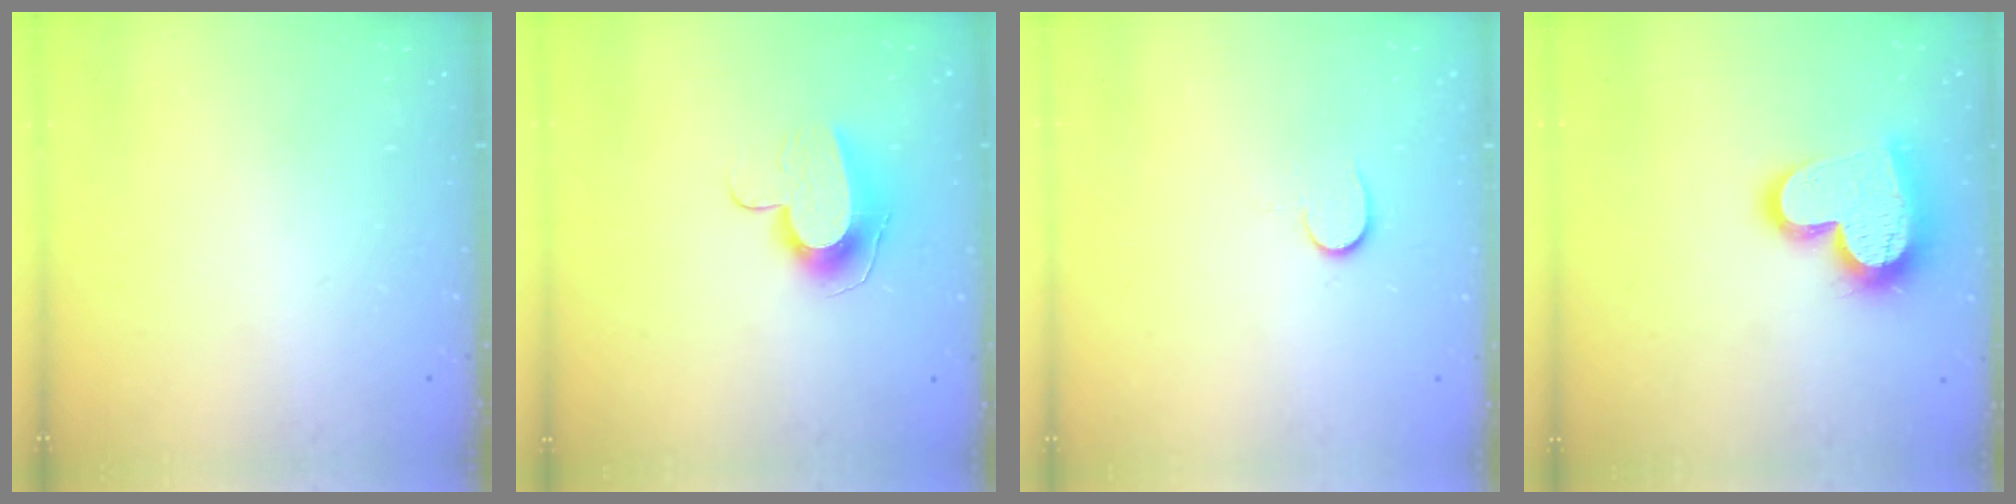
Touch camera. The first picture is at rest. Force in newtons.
{"total": 10.1, "press": 10.1, "slide": 0.3}
{"total": 4.0, "press": 4.0, "slide": 0.4}
{"total": 18.1, "press": 18.0, "slide": 1.5}